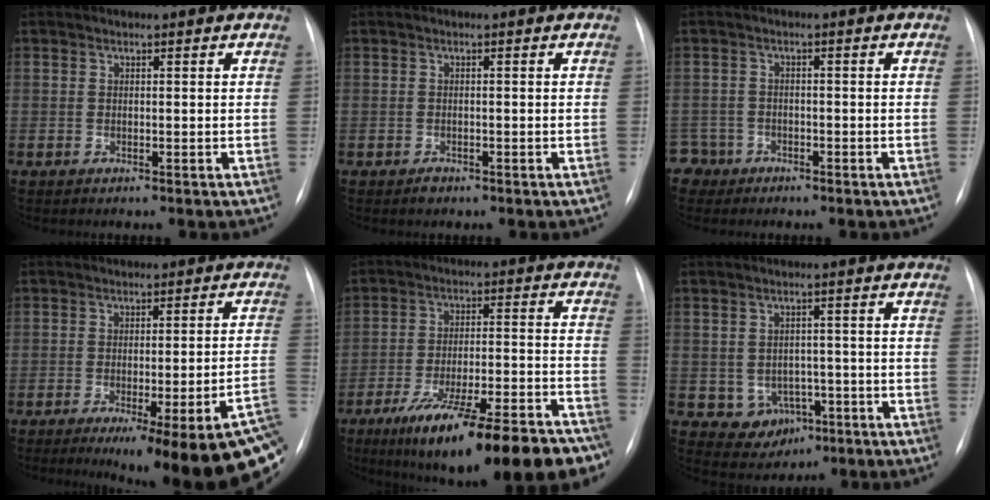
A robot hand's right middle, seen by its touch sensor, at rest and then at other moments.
{"total": 0.7, "force": [-0.4, 0.5, 0.3], "torque": [-0.004, 0.001, -0.006]}
{"total": 3.2, "force": [-2.0, 2.3, -1.0], "torque": [0.020, 0.010, -0.042]}
{"total": 21.1, "force": [-12.6, 2.2, 16.8], "torque": [-0.122, -0.015, -0.157]}
{"total": 23.6, "force": [-17.4, 4.1, 15.4], "torque": [-0.175, 0.010, -0.265]}
{"total": 5.1, "force": [-1.7, 4.4, 1.9], "torque": [-0.022, 0.013, -0.011]}